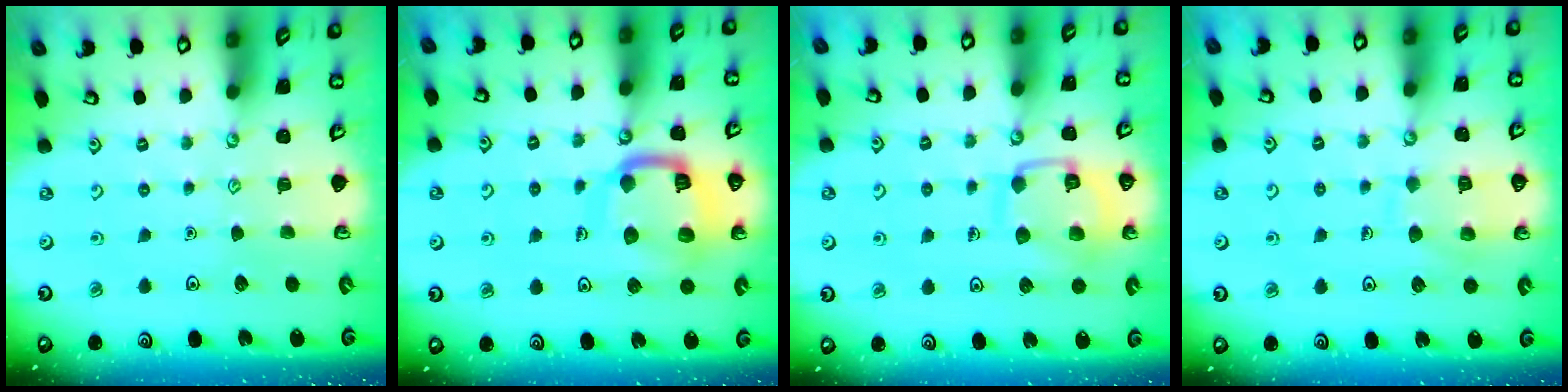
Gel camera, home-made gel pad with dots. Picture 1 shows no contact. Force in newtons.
{"total": 15.9, "press": 15.8, "slide": 1.7}
{"total": 12.0, "press": 12.0, "slide": 0.6}
{"total": 9.1, "press": 9.0, "slide": 0.9}